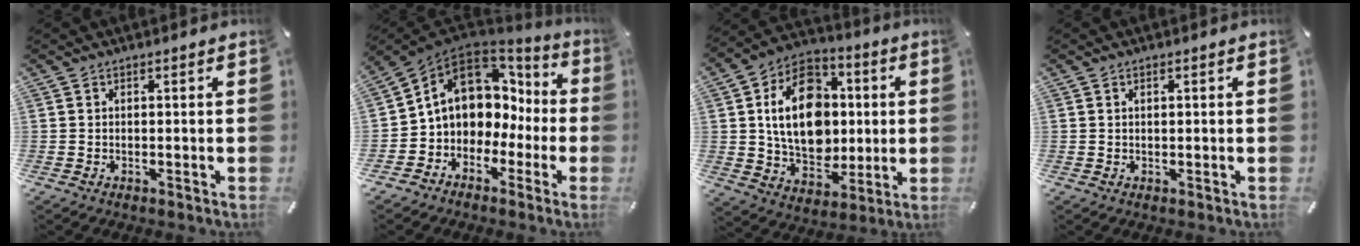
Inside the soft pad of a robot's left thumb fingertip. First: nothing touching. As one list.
[{"total": 10.5, "force": [2.6, 9.0, 4.7], "torque": [-0.105, -0.016, 0.054]}, {"total": 18.7, "force": [1.6, 14.5, 11.6], "torque": [-0.198, 0.007, 0.034]}, {"total": 0.7, "force": [0.2, 0.3, 0.5], "torque": [-0.010, 0.002, 0.004]}]